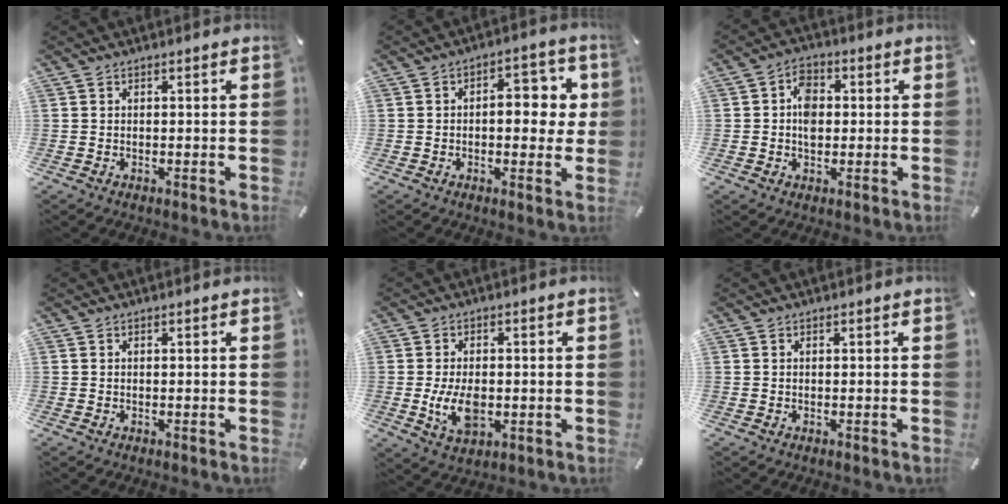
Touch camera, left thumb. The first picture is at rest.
{"total": 9.9, "force": [1.0, 5.6, 8.0], "torque": [-0.096, -0.002, 0.009]}
{"total": 6.2, "force": [0.2, 4.6, 4.1], "torque": [-0.061, 0.008, 0.002]}
{"total": 0.0}
{"total": 8.0, "force": [-1.1, 4.9, 6.3], "torque": [-0.137, -0.006, -0.023]}
{"total": 0.0}